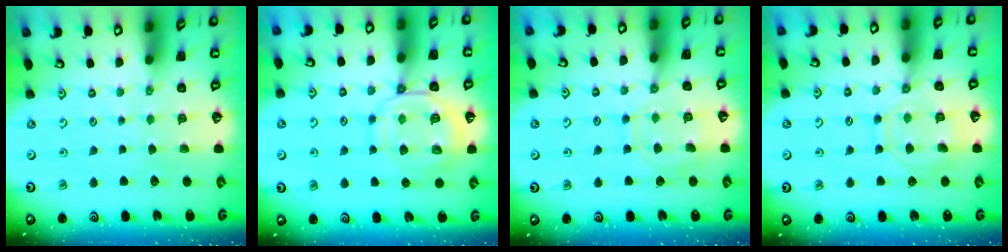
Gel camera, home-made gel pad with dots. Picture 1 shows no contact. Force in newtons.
{"total": 11.0, "press": 10.9, "slide": 1.3}
{"total": 10.8, "press": 10.7, "slide": 1.0}
{"total": 11.7, "press": 11.6, "slide": 1.2}